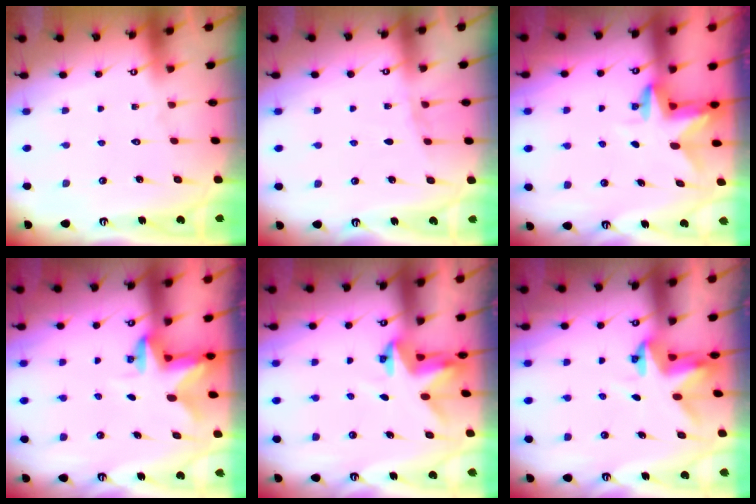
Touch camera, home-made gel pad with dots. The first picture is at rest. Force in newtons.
{"total": 2.9, "press": 2.8, "slide": 0.7}
{"total": 3.0, "press": 3.0, "slide": 0.3}
{"total": 2.5, "press": 2.4, "slide": 0.6}
{"total": 3.5, "press": 3.5, "slide": 0.3}
{"total": 3.7, "press": 3.7, "slide": 0.2}